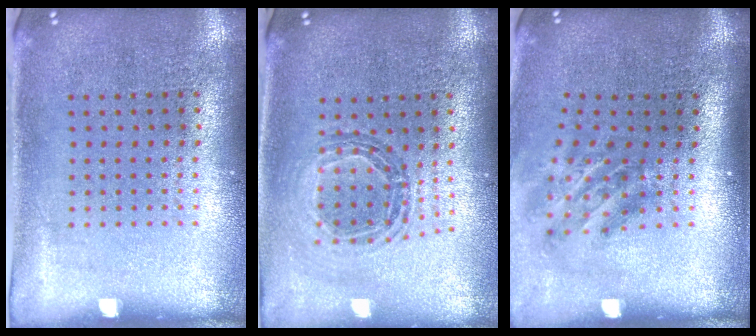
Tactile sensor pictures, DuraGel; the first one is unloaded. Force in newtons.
{"total": 0.8, "press": 0.8, "slide": 0.1}
{"total": 1.9, "press": 1.2, "slide": 1.5}